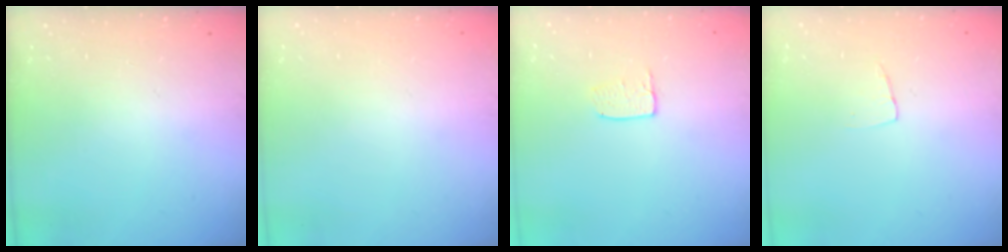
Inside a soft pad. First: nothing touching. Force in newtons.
{"total": 0.0}
{"total": 5.4, "press": 5.4, "slide": 0.3}
{"total": 3.3, "press": 3.3, "slide": 0.2}